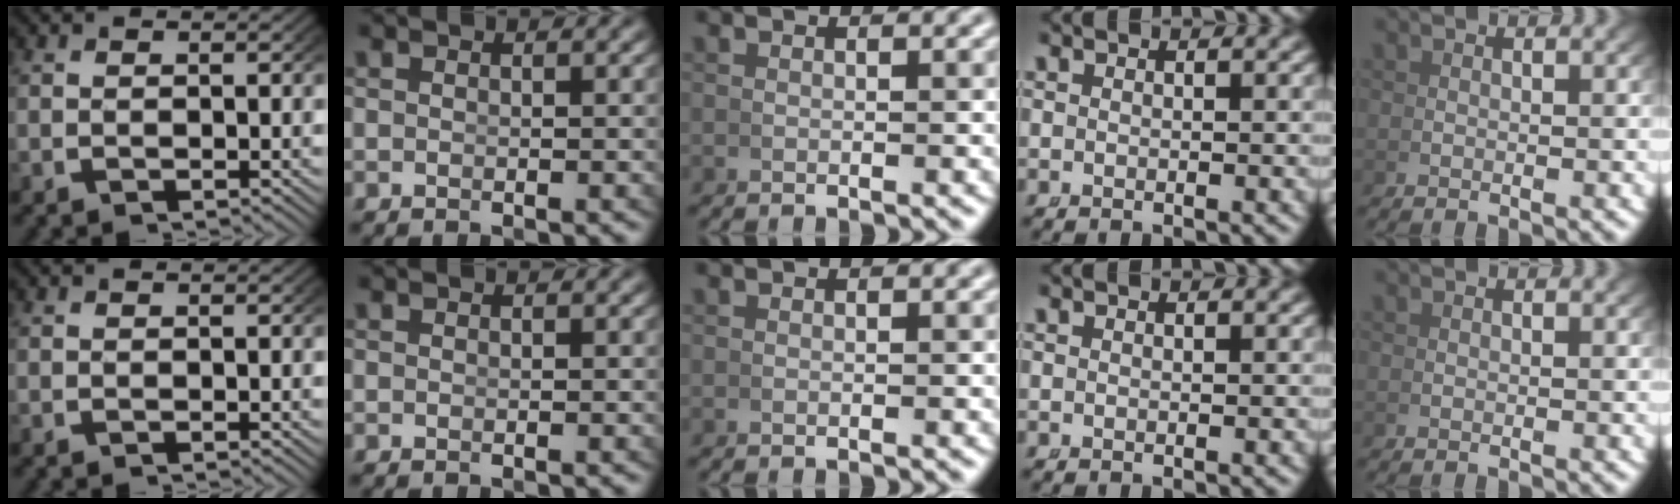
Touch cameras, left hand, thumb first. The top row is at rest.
{}